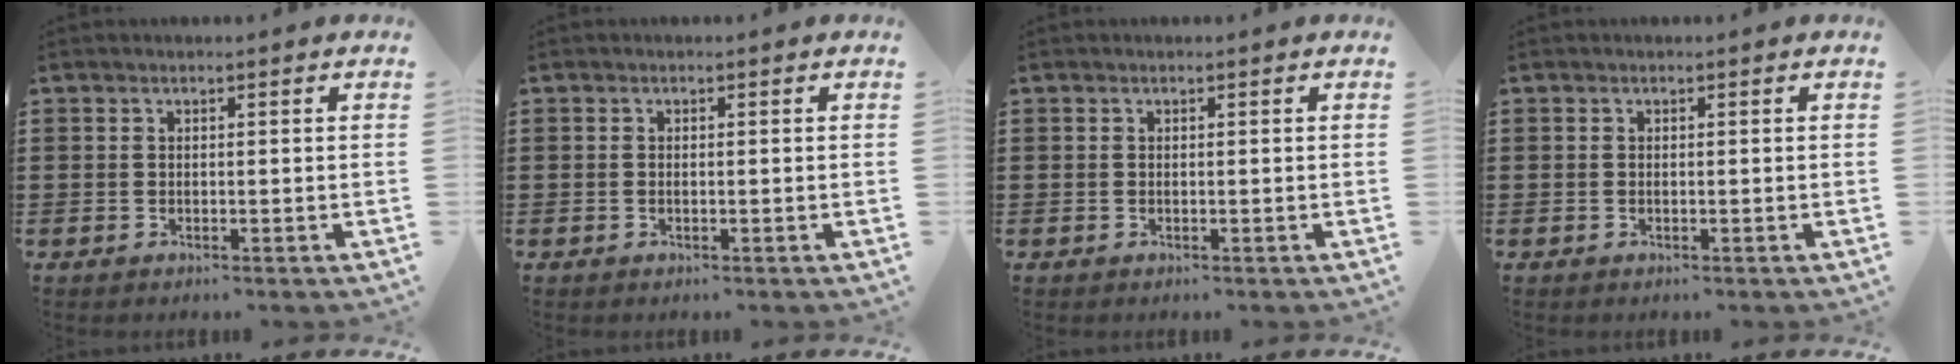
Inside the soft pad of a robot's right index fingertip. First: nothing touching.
{"total": 0.0}
{"total": 0.0}
{"total": 0.0}